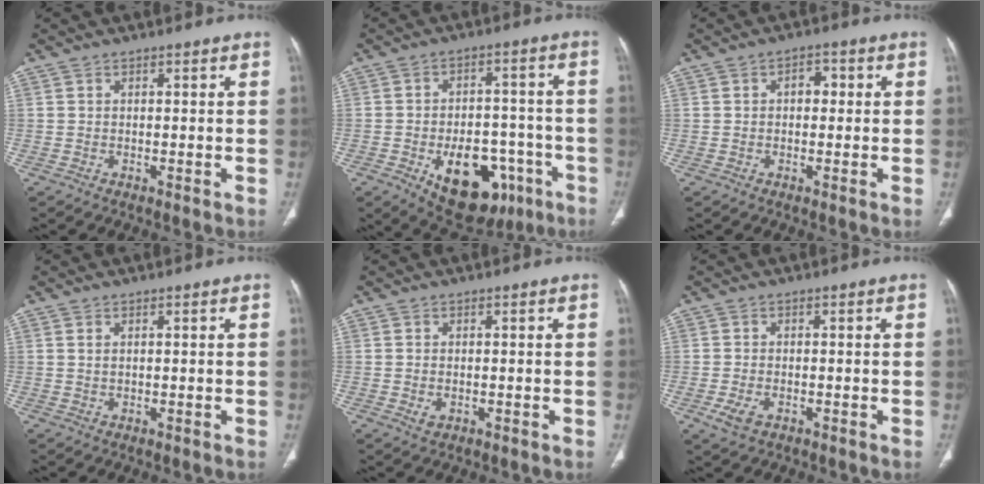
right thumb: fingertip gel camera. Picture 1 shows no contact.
{"total": 17.6, "force": [-7.6, 10.6, 11.9], "torque": [-0.133, 0.035, -0.093]}
{"total": 2.9, "force": [0.4, 2.0, 2.1], "torque": [-0.021, 0.011, 0.001]}
{"total": 0.8, "force": [0.4, 0.3, 0.5], "torque": [-0.012, 0.002, 0.011]}
{"total": 1.7, "force": [-0.3, 1.1, 1.2], "torque": [-0.024, -0.001, -0.001]}
{"total": 3.3, "force": [-1.3, 1.9, 2.4], "torque": [-0.054, -0.002, -0.020]}